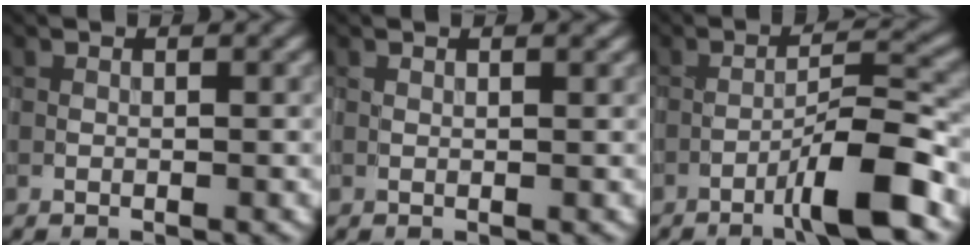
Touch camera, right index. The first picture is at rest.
{"total": 0.7, "force": [0.5, 0.2, 0.5], "torque": [-0.009, -0.001, 0.008]}
{"total": 5.8, "force": [-3.4, 0.4, 4.7], "torque": [-0.073, 0.016, -0.063]}